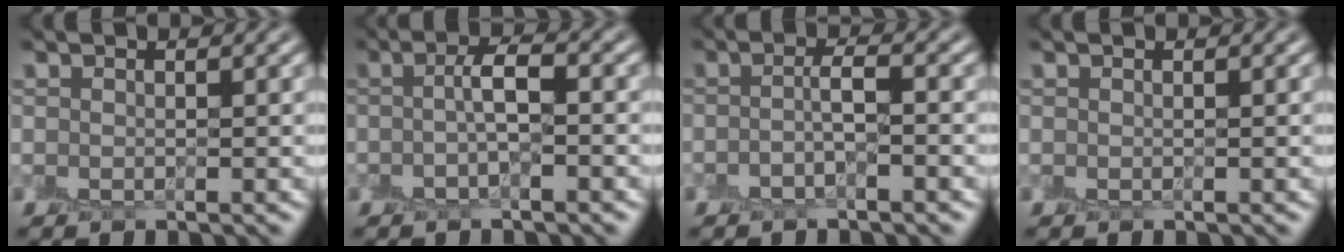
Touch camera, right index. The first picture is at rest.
{"total": 2.1, "force": [-0.4, 0.3, 2.0], "torque": [-0.038, 0.011, -0.014]}
{"total": 1.6, "force": [-0.6, 0.2, 1.4], "torque": [-0.029, 0.009, -0.018]}
{"total": 0.0}